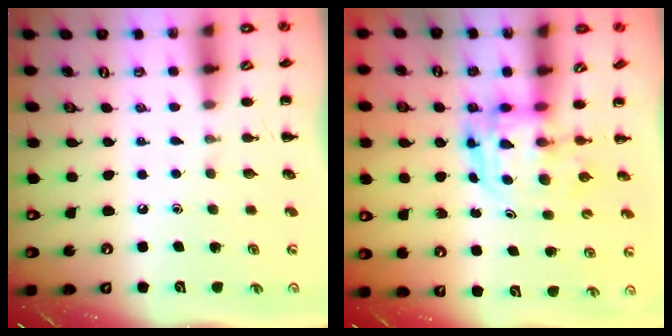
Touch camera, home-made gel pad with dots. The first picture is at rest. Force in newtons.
{"total": 4.6, "press": 4.4, "slide": 1.1}